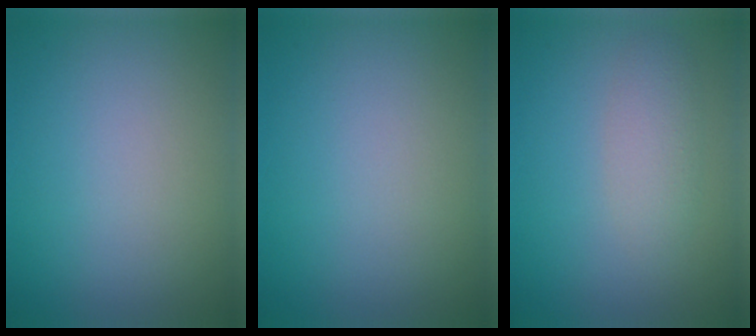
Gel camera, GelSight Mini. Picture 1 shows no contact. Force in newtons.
{"total": 0.0}
{"total": 2.1, "press": 2.1, "slide": 0.1}